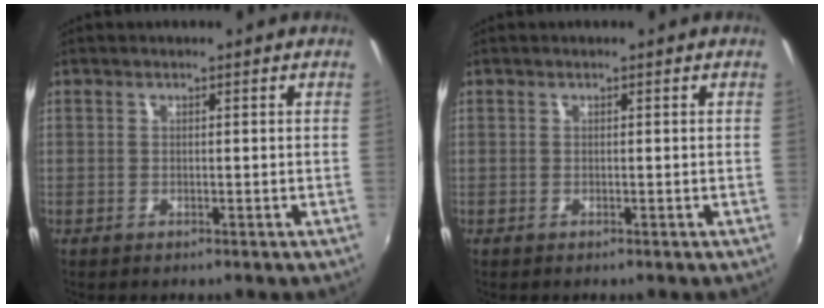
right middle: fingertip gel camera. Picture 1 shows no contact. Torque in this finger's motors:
{"motor_torque": [0.00, -0.01, 0.02, 0.00]}